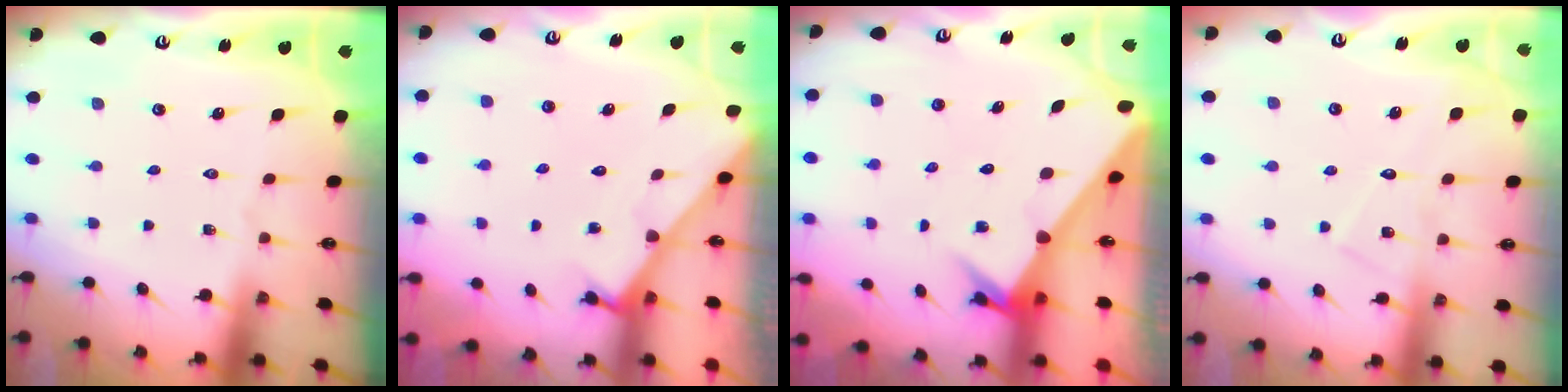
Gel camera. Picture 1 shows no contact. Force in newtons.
{"total": 1.5, "press": 1.5, "slide": 0.1}
{"total": 3.1, "press": 3.1, "slide": 0.3}
{"total": 7.0, "press": 6.9, "slide": 0.5}